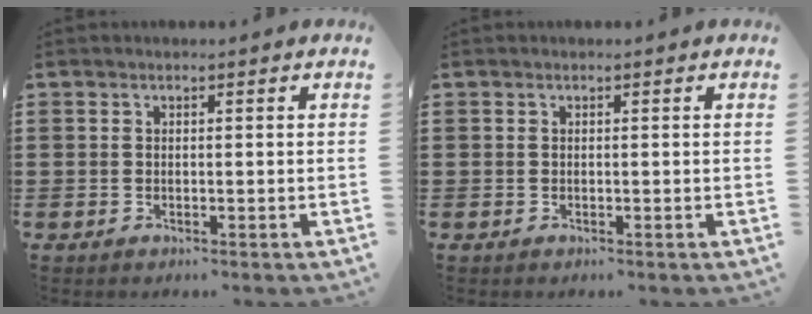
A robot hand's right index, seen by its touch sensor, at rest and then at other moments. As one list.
[{"total": 0.0}]